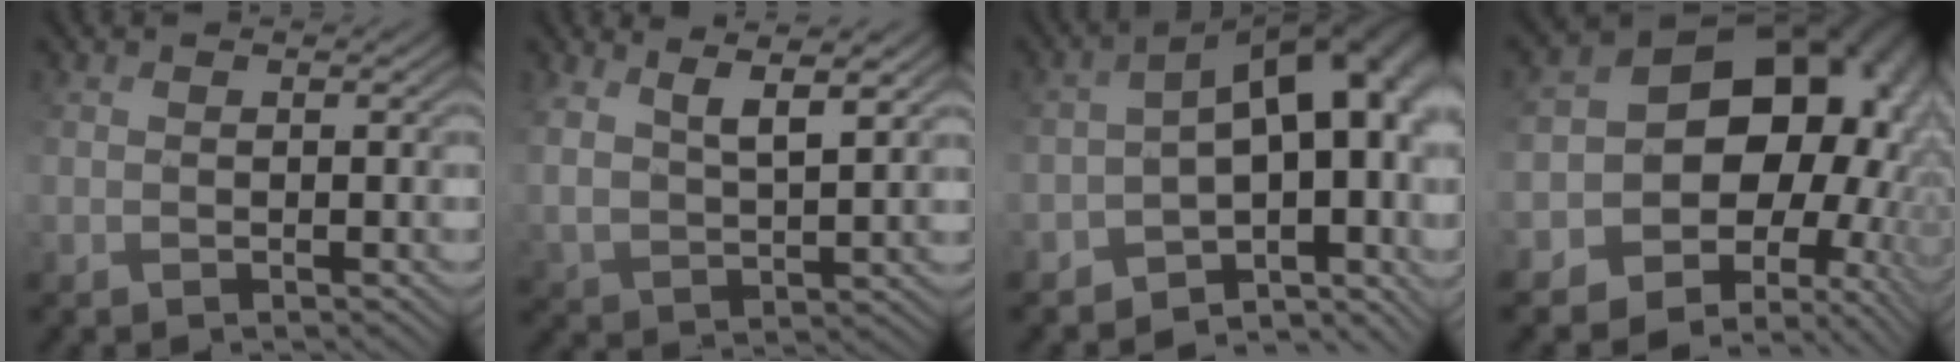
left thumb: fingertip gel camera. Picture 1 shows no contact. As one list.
[{"total": 6.3, "force": [4.7, 1.5, 3.9], "torque": [-0.085, -0.001, 0.099]}, {"total": 15.8, "force": [-1.5, 8.4, 13.3], "torque": [-0.176, -0.032, 0.028]}, {"total": 19.4, "force": [0.5, 15.3, 12.0], "torque": [-0.175, -0.001, 0.024]}]